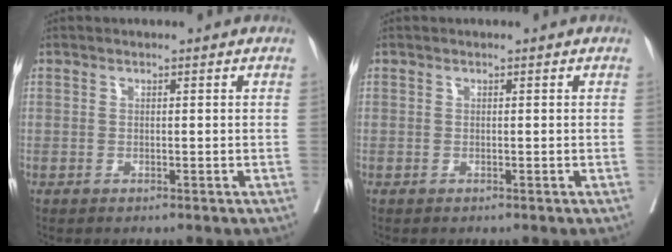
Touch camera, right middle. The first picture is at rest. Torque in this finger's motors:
{"motor_torque": [0.04, -0.03, 0.00, 0.00]}